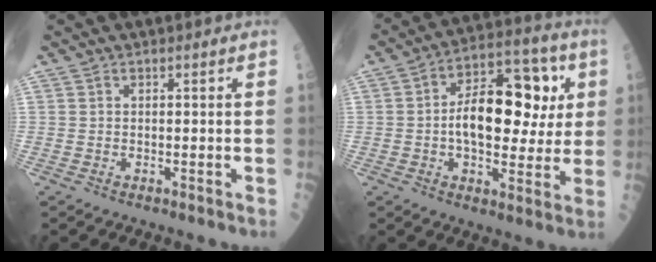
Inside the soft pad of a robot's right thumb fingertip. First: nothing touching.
{"total": 18.0, "force": [1.8, 10.0, 14.9], "torque": [-0.187, 0.025, 0.024]}